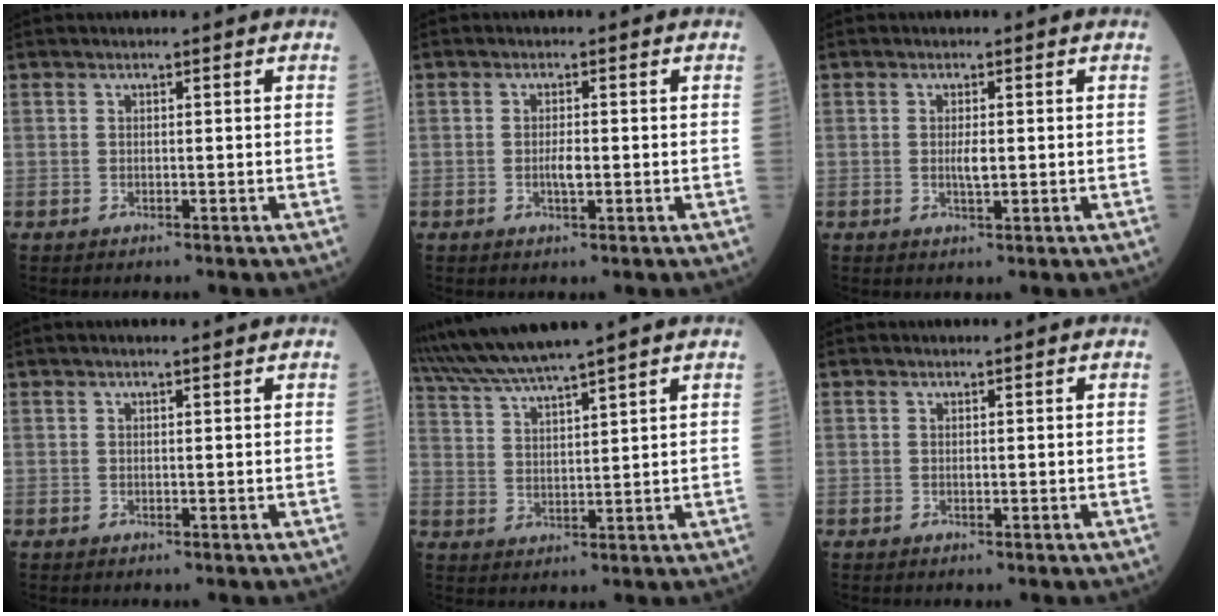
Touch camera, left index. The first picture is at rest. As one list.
[{"total": 2.0, "force": [-0.3, 0.5, 1.9], "torque": [-0.037, 0.001, -0.006]}, {"total": 2.0, "force": [0.0, 0.5, 1.9], "torque": [-0.039, -0.001, 0.001]}, {"total": 1.2, "force": [1.0, 0.0, 0.7], "torque": [-0.013, 0.007, 0.016]}, {"total": 9.7, "force": [8.6, -1.6, 4.4], "torque": [-0.084, 0.017, 0.161]}, {"total": 0.0}]